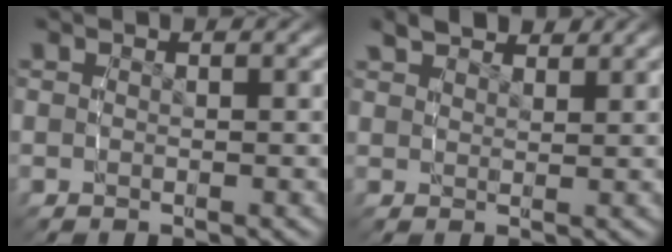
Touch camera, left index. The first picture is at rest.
{"total": 2.3, "force": [2.2, 0.7, 0.4], "torque": [-0.005, -0.001, 0.037]}